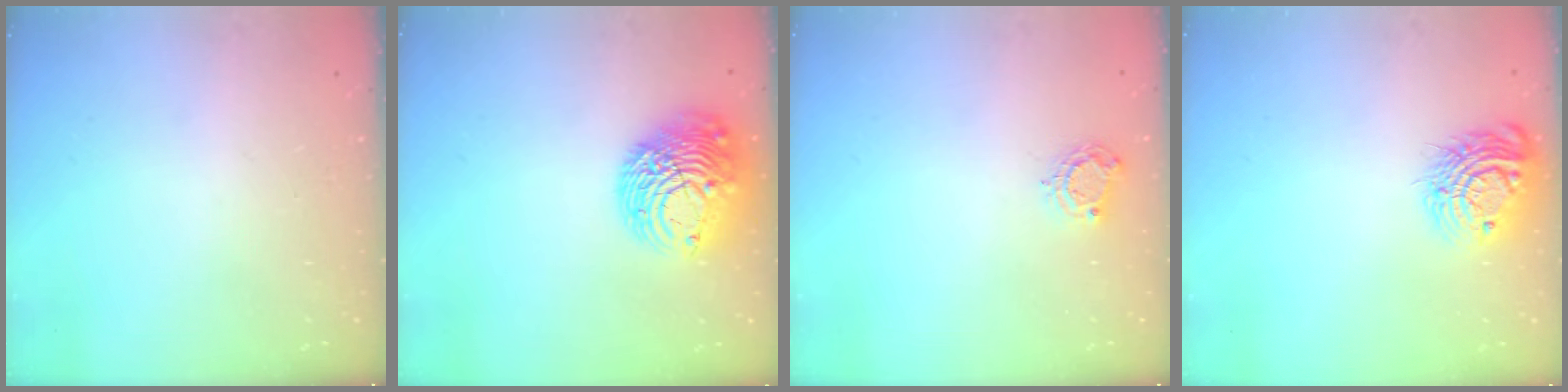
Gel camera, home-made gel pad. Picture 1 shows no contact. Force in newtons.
{"total": 12.8, "press": 12.8, "slide": 1.5}
{"total": 5.5, "press": 5.5, "slide": 0.4}
{"total": 13.3, "press": 13.3, "slide": 0.9}